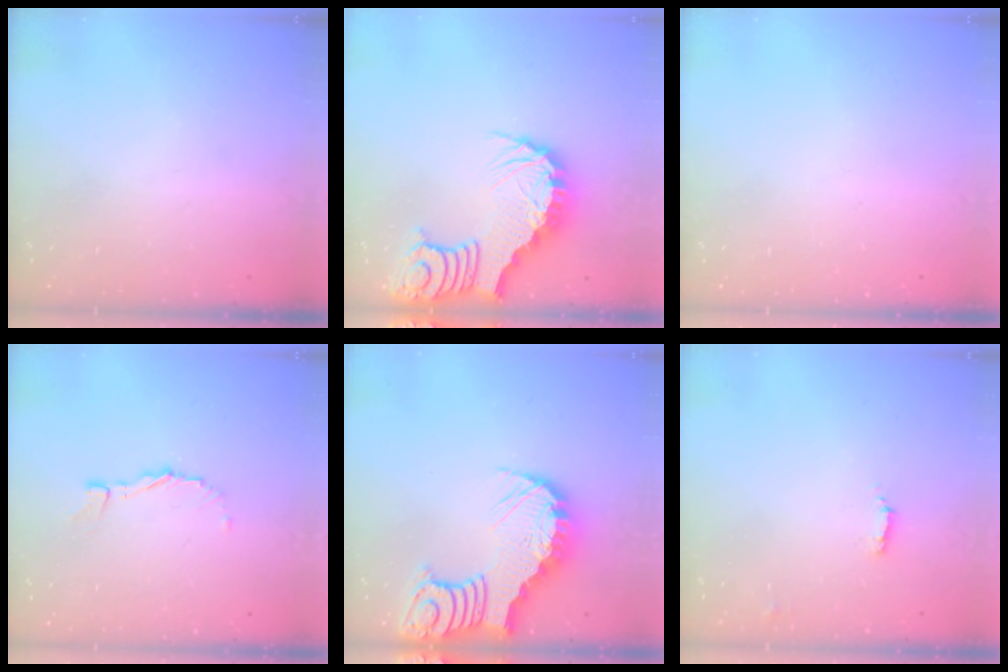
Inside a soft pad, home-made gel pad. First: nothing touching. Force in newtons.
{"total": 6.5, "press": 6.4, "slide": 0.9}
{"total": 0.0}
{"total": 4.0, "press": 4.0, "slide": 0.2}
{"total": 7.7, "press": 7.6, "slide": 0.8}
{"total": 1.4, "press": 1.4, "slide": 0.4}